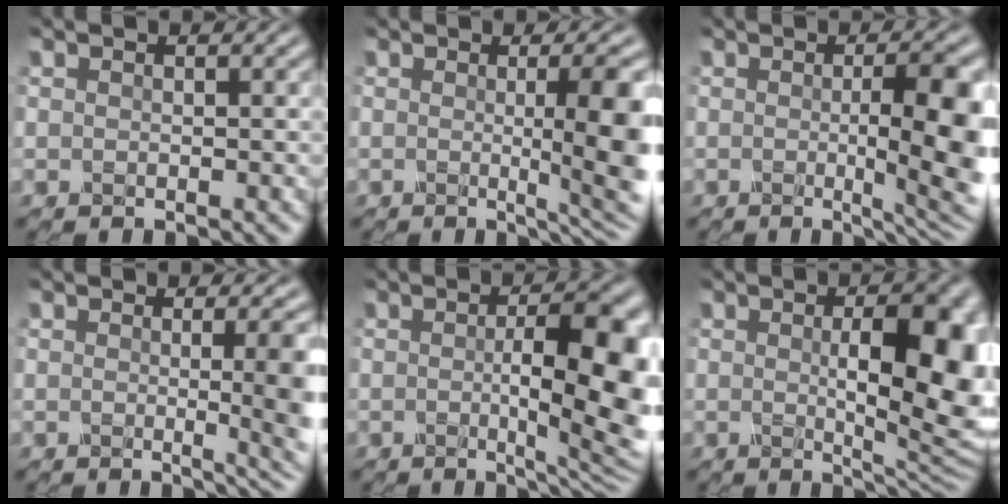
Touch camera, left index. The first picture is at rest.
{"total": 6.4, "force": [0.0, 1.3, 6.3], "torque": [-0.074, -0.007, -0.001]}
{"total": 7.0, "force": [-0.4, 1.5, 6.8], "torque": [-0.095, -0.006, -0.004]}
{"total": 5.3, "force": [-0.1, 1.7, 5.0], "torque": [-0.041, -0.011, 0.003]}
{"total": 9.3, "force": [-0.4, 2.8, 8.8], "torque": [-0.130, -0.004, -0.004]}
{"total": 9.2, "force": [0.8, 3.3, 8.6], "torque": [-0.124, -0.005, 0.017]}